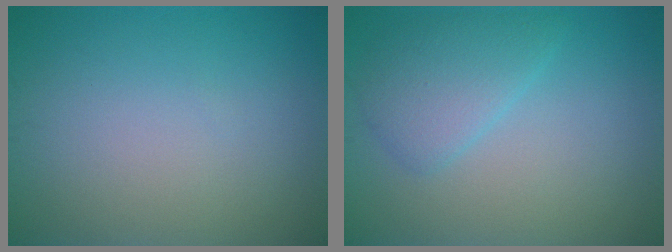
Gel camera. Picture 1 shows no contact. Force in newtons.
{"total": 3.1, "press": 3.1, "slide": 0.1}